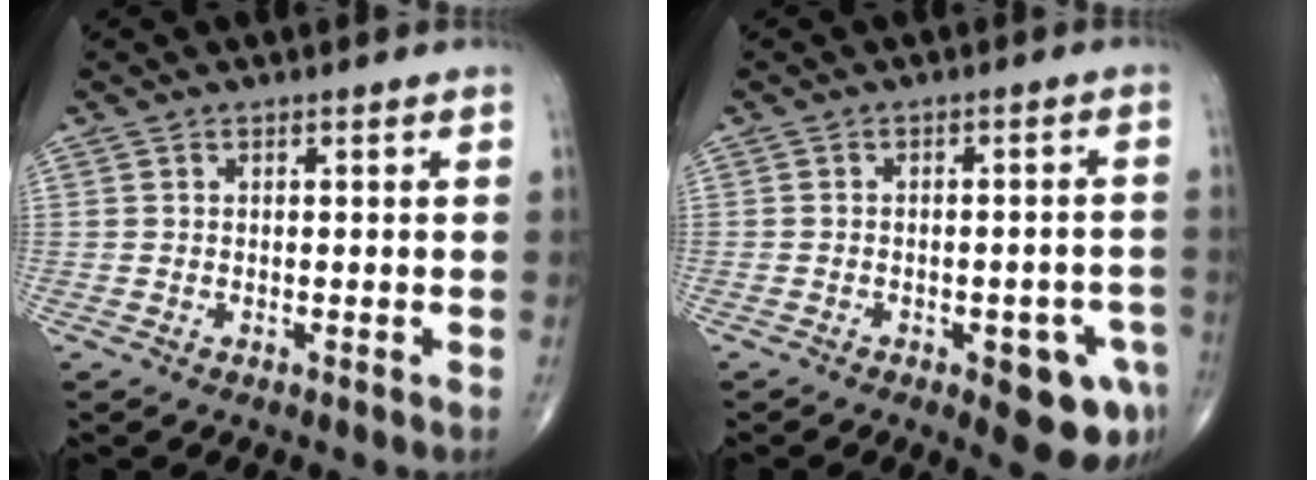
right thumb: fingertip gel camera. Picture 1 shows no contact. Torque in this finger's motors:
{"motor_torque": [1.34, 1.09, 0.04, -0.23, 0.18]}